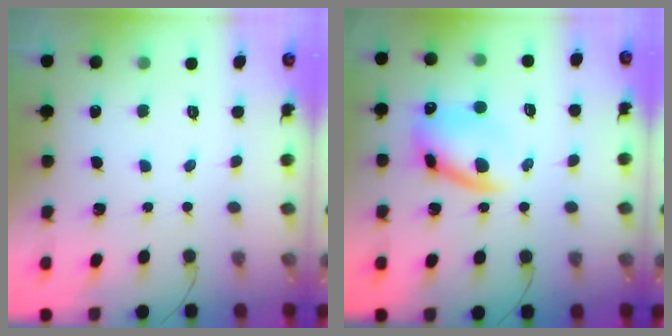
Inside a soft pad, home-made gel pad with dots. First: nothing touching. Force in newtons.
{"total": 12.2, "press": 11.9, "slide": 2.4}